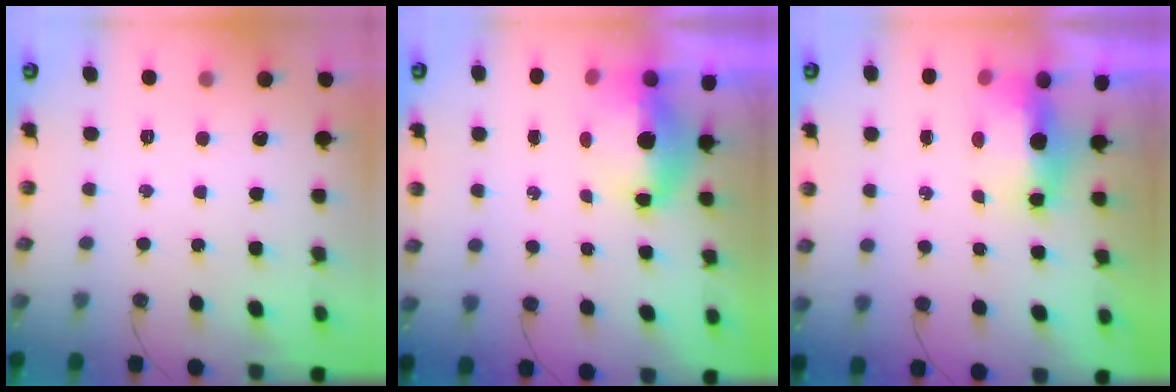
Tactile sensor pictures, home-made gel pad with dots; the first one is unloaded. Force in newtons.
{"total": 13.3, "press": 8.1, "slide": 10.5}
{"total": 6.6, "press": 6.3, "slide": 1.9}